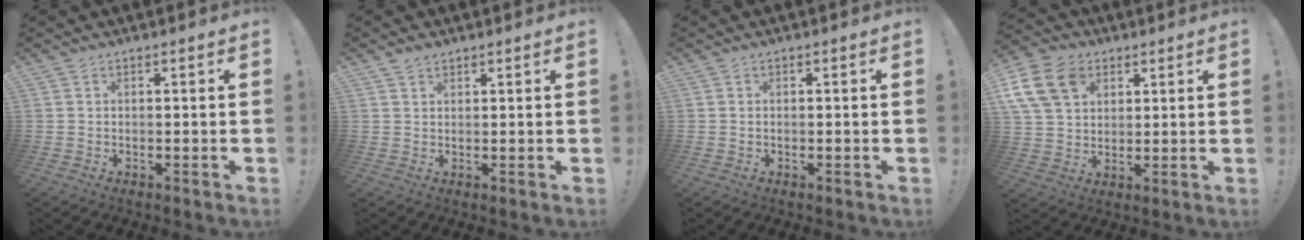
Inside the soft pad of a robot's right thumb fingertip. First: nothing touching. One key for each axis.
{"total": 2.0, "fx": 1.6, "fy": 1.0, "fz": 0.7, "tx": -0.008, "ty": -0.007, "tz": 0.030}
{"total": 0.0}
{"total": 15.2, "fx": 6.3, "fy": 11.2, "fz": 8.2, "tx": -0.156, "ty": -0.026, "tz": 0.123}